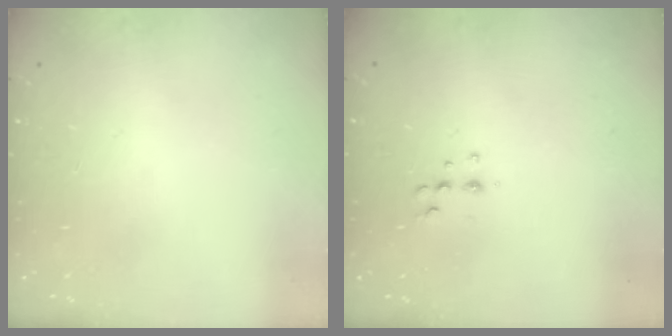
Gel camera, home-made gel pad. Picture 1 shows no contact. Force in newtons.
{"total": 4.9, "press": 4.8, "slide": 1.1}